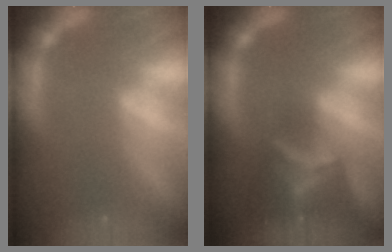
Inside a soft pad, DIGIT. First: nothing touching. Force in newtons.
{"total": 6.9}